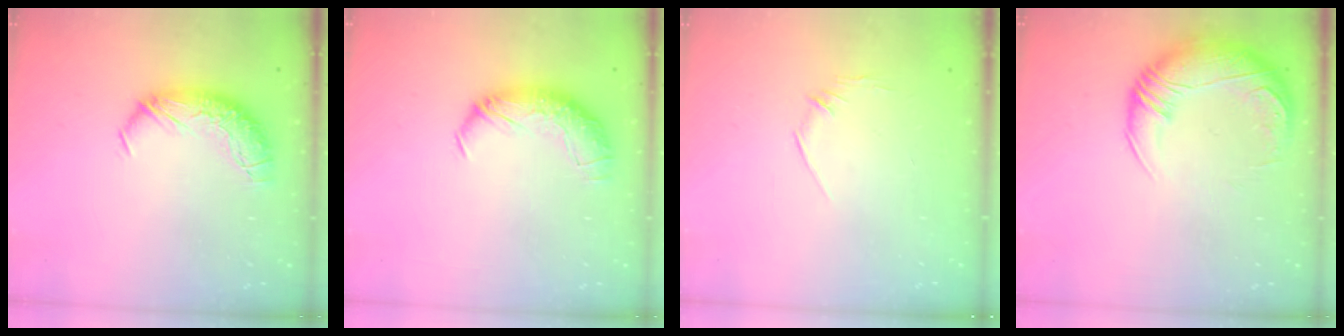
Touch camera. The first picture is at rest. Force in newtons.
{"total": 1.7, "press": 0.7, "slide": 1.6}
{"total": 6.7, "press": 6.7, "slide": 1.0}
{"total": 3.0, "press": 0.1, "slide": 3.0}